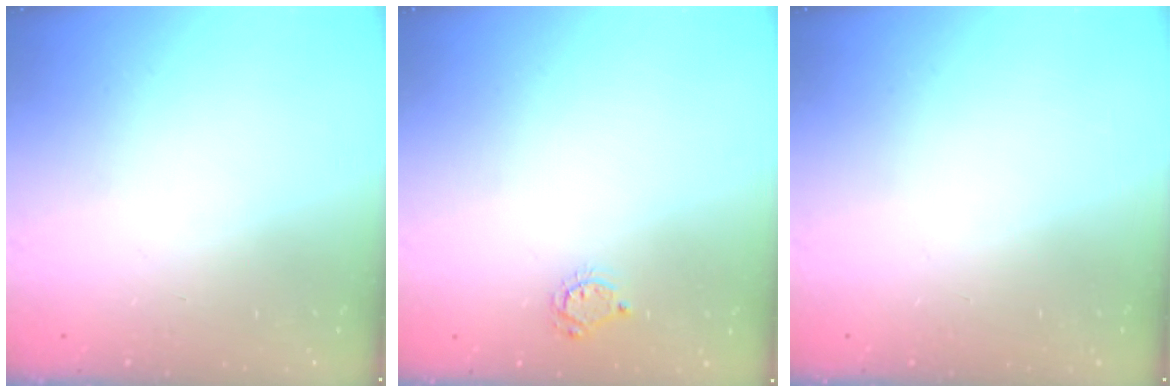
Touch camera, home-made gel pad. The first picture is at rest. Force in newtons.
{"total": 4.5, "press": 4.5, "slide": 0.4}
{"total": 0.0}